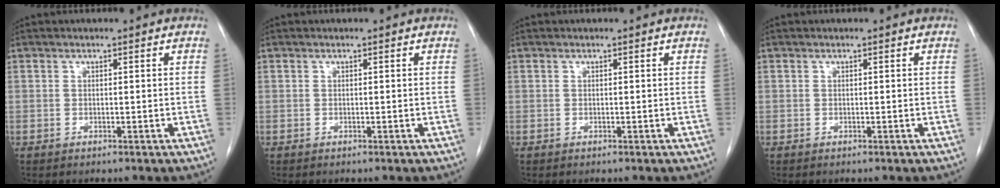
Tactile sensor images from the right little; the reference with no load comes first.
{"total": 0.0}
{"total": 0.0}
{"total": 0.0}